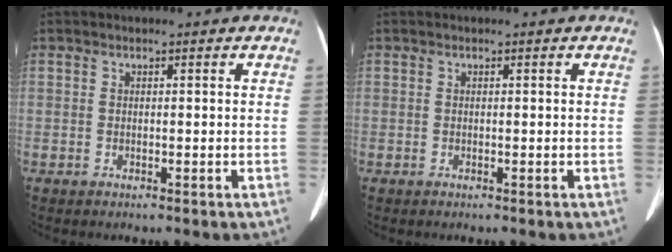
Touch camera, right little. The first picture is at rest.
{"total": 0.0}